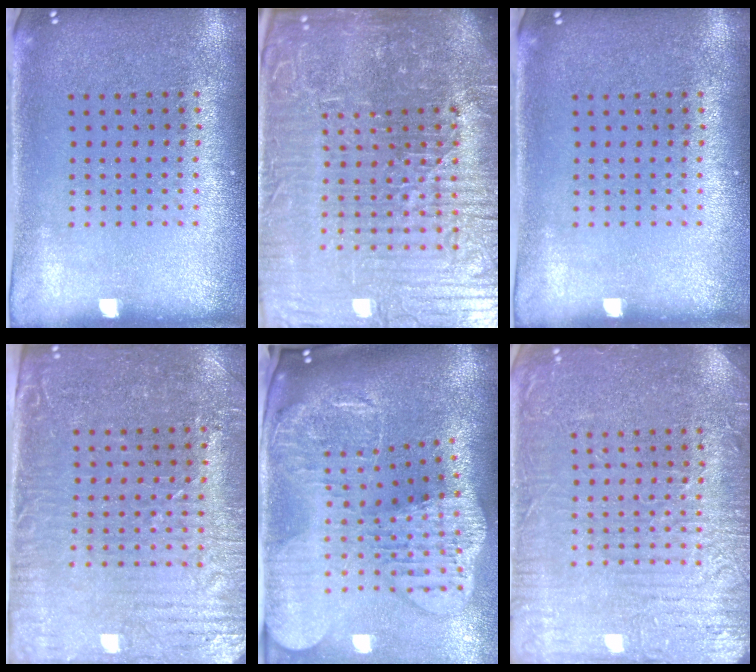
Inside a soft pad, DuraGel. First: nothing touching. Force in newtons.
{"total": 7.9, "press": 7.0, "slide": 3.6}
{"total": 0.0}
{"total": 3.9, "press": 3.5, "slide": 1.8}
{"total": 4.1, "press": 3.1, "slide": 2.6}
{"total": 5.8, "press": 5.7, "slide": 0.8}